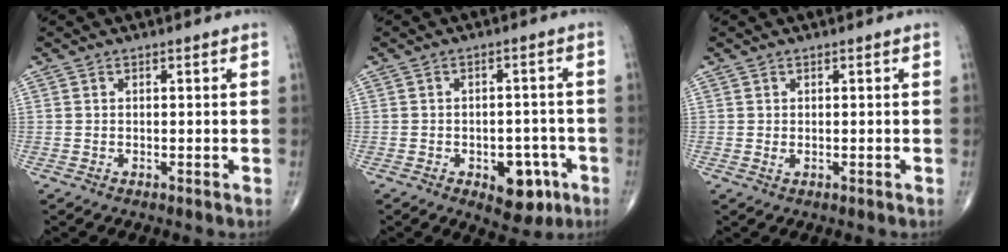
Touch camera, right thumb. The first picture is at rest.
{"total": 8.0, "force": [-3.6, 4.7, 5.5], "torque": [-0.038, 0.021, -0.039]}
{"total": 0.5, "force": [0.0, 0.3, 0.4], "torque": [-0.008, 0.002, 0.003]}